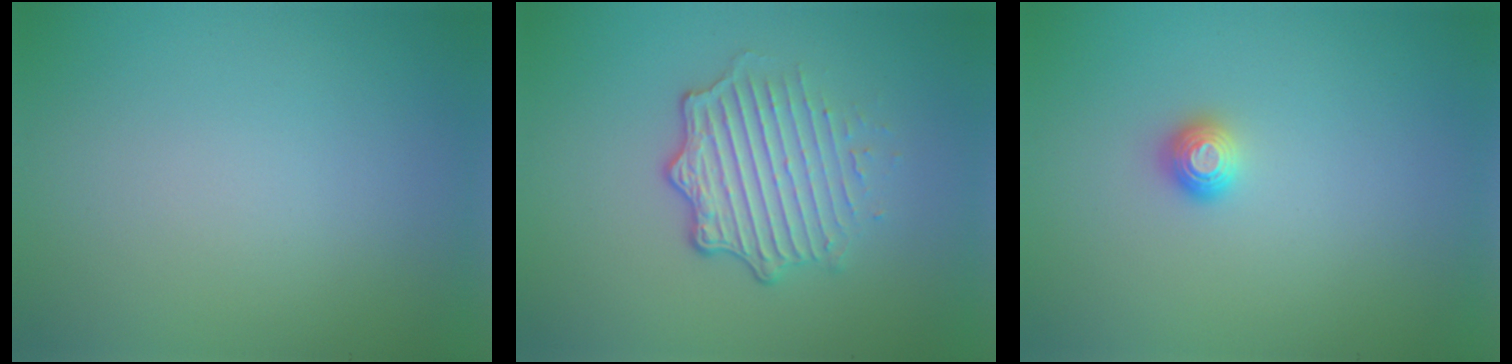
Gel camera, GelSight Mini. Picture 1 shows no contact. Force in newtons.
{"total": 4.7, "press": 3.3, "slide": 3.3}
{"total": 1.1, "press": 1.0, "slide": 0.2}